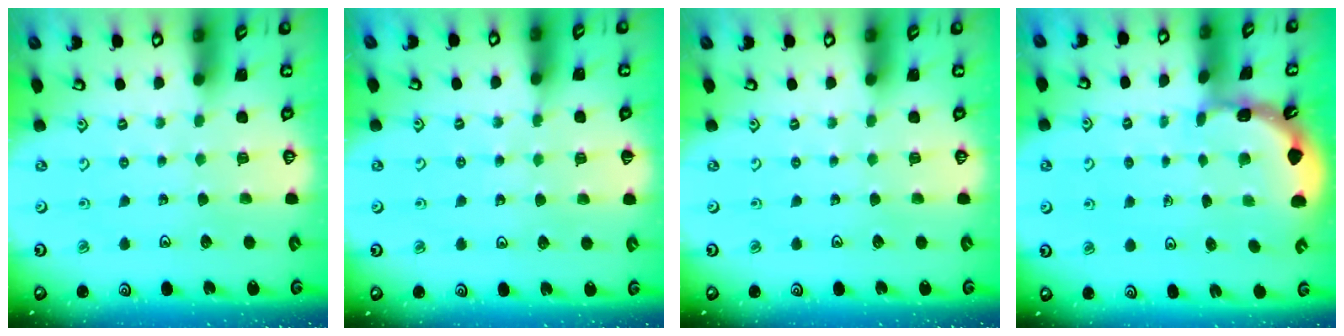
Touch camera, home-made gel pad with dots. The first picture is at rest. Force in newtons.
{"total": 3.5, "press": 3.3, "slide": 1.2}
{"total": 0.0}
{"total": 1.9, "press": 1.9, "slide": 0.1}